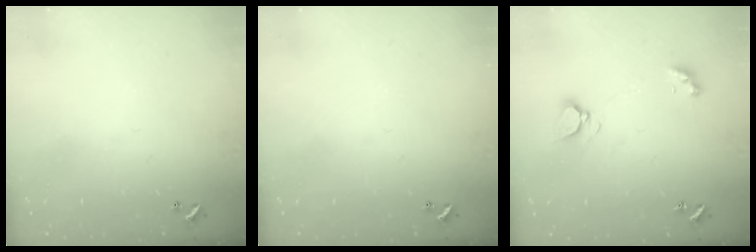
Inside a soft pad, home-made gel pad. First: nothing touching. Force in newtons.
{"total": 0.0}
{"total": 4.3, "press": 4.2, "slide": 0.4}